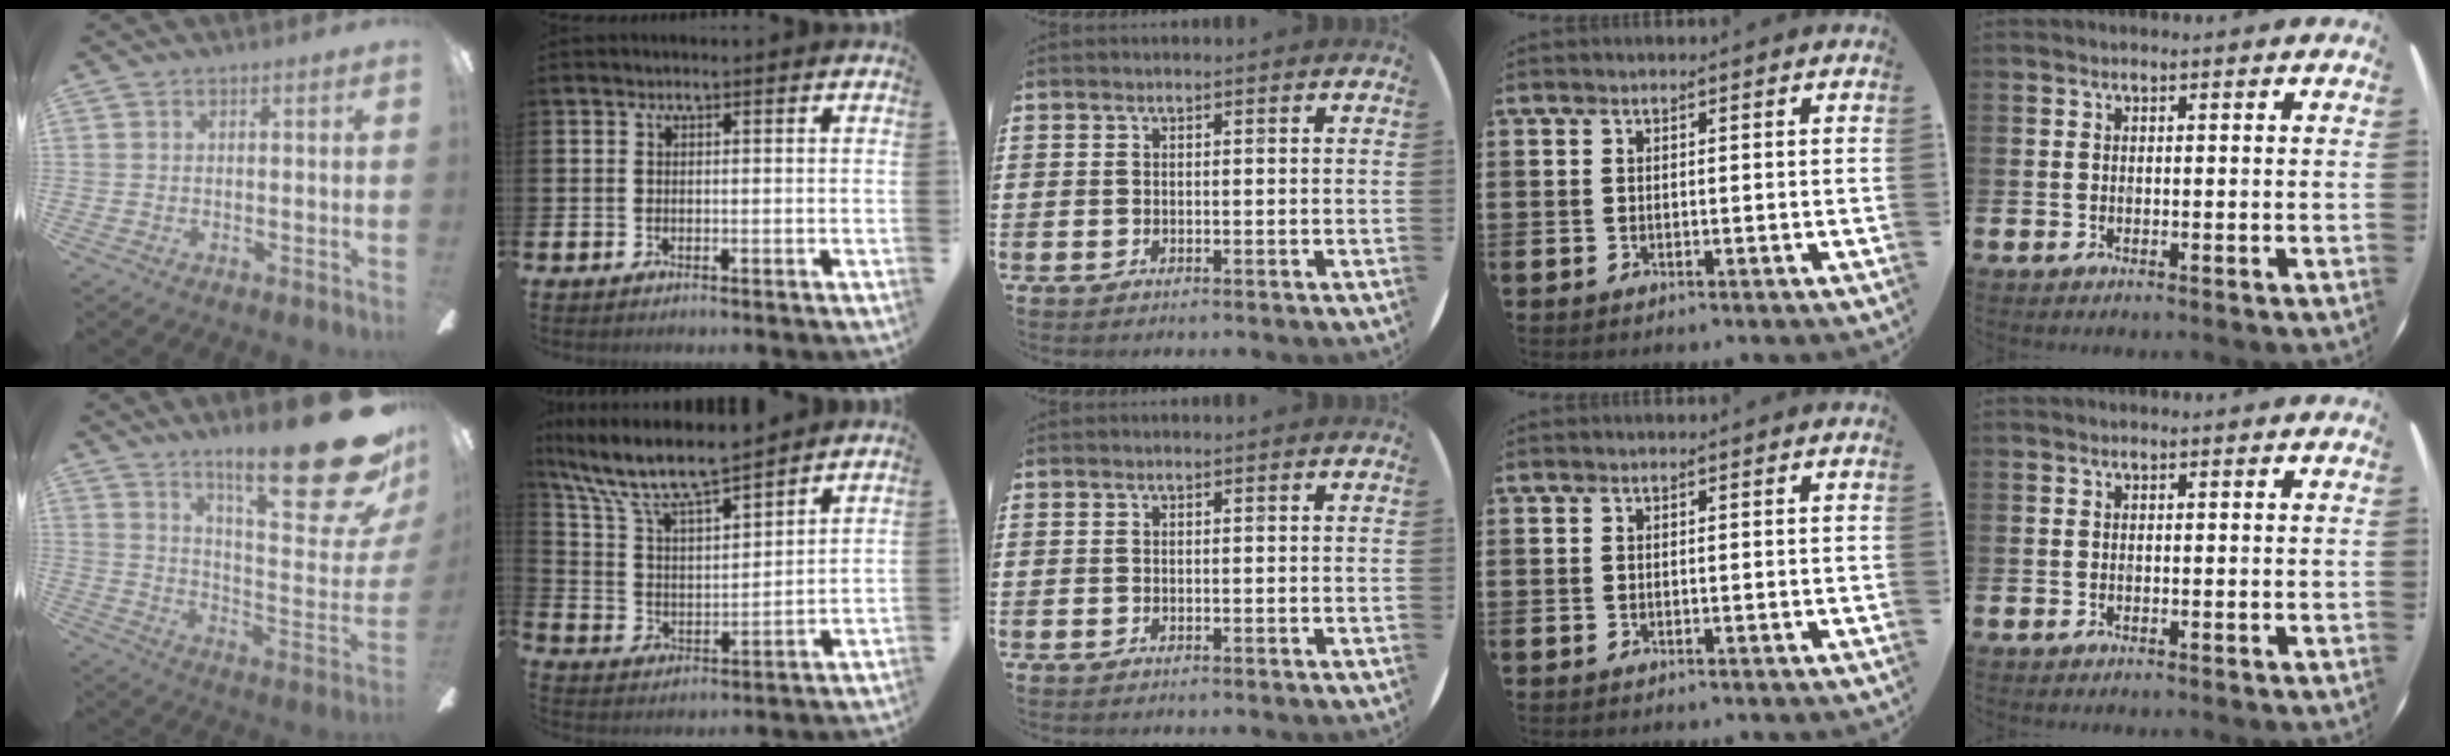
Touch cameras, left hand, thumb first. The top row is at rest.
{"thumb": {"total": 26.2, "force": [16.8, 5.8, 19.2], "torque": [-0.276, -0.120, 0.274]}, "index": {"total": 10.0, "force": [9.0, 1.7, 4.0], "torque": [-0.121, -0.053, 0.157]}}